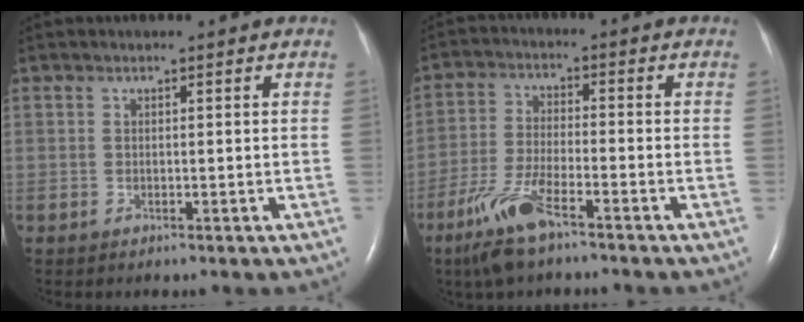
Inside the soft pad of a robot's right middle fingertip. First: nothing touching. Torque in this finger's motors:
{"motor_torque": [1.09, -1.05, 0.17, 0.11]}